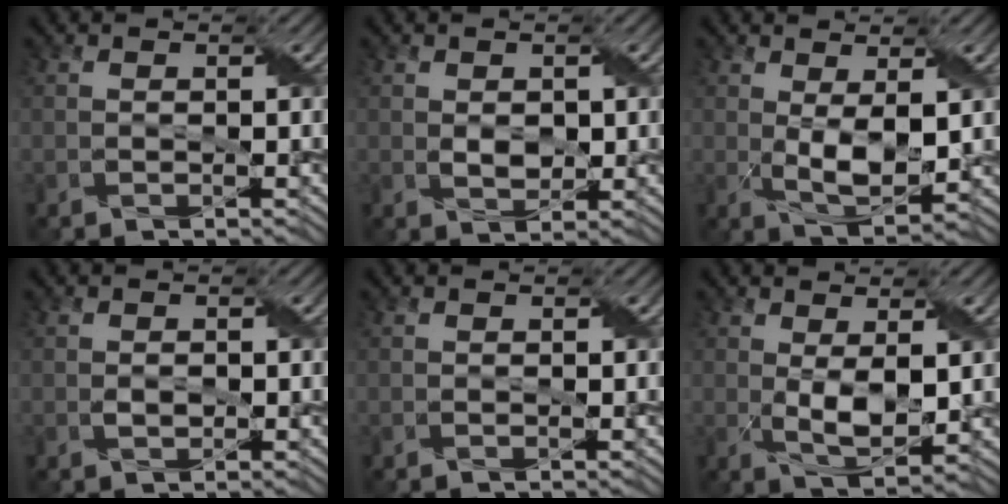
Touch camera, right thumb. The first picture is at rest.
{"total": 2.1, "force": [0.3, 1.5, 1.5], "torque": [-0.034, -0.004, 0.010]}
{"total": 5.2, "force": [0.6, 2.2, 4.6], "torque": [-0.101, -0.007, 0.016]}
{"total": 1.2, "force": [-0.1, 0.8, 0.8], "torque": [-0.016, -0.002, -0.002]}
{"total": 0.0}
{"total": 4.5, "force": [0.5, 2.0, 4.0], "torque": [-0.089, -0.007, 0.016]}